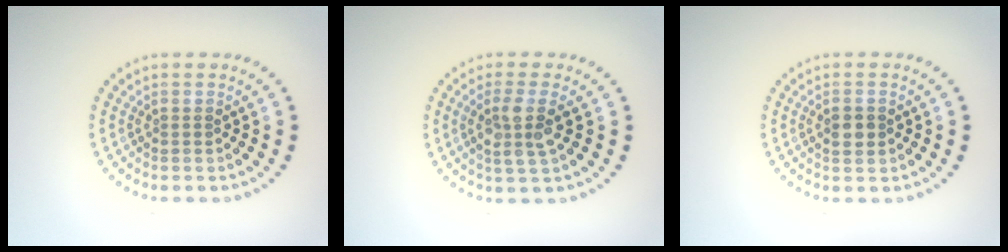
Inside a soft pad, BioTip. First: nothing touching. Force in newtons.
{"total": 3.0, "press": 2.7, "slide": 1.2}
{"total": 1.7, "press": 1.7, "slide": 0.1}